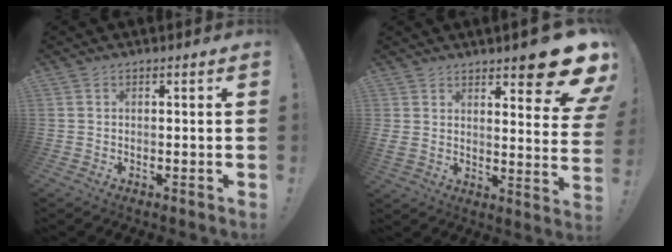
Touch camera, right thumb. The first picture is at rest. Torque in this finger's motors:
{"motor_torque": [-0.32, 2.05, 1.87, 0.87, 0.65]}